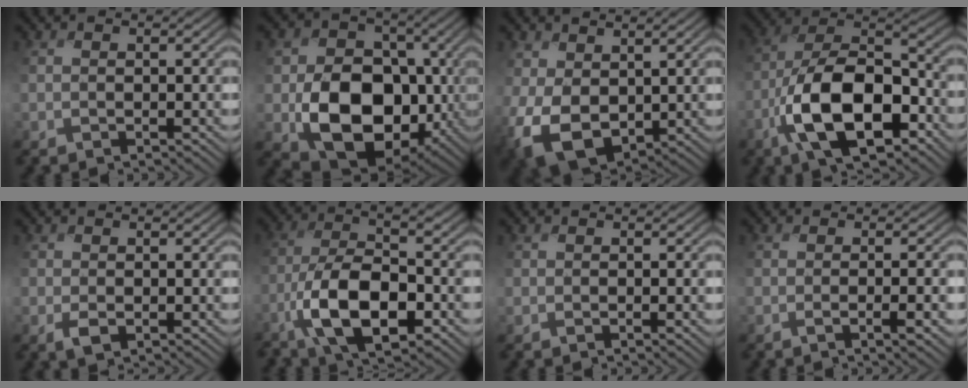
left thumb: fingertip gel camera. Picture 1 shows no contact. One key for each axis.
{"total": 13.6, "fx": -2.8, "fy": 10.1, "fz": 8.7, "tx": -0.149, "ty": -0.031, "tz": -0.053}
{"total": 9.3, "fx": 0.1, "fy": 6.4, "fz": 6.7, "tx": -0.185, "ty": -0.019, "tz": 0.002}
{"total": 14.8, "fx": -6.0, "fy": 7.2, "fz": 11.5, "tx": -0.215, "ty": -0.010, "tz": -0.121}
{"total": 1.7, "fx": -0.4, "fy": 1.1, "fz": 1.2, "tx": -0.032, "ty": -0.005, "tz": -0.005}
{"total": 11.1, "fx": -4.2, "fy": 4.3, "fz": 9.3, "tx": -0.184, "ty": -0.008, "tz": -0.081}
{"total": 0.7, "fx": 0.0, "fy": 0.3, "fz": 0.7, "tx": -0.014, "ty": -0.003, "tz": 0.002}
{"total": 3.8, "fx": -0.6, "fy": 0.8, "fz": 3.6, "tx": -0.054, "ty": 0.003, "tz": -0.012}